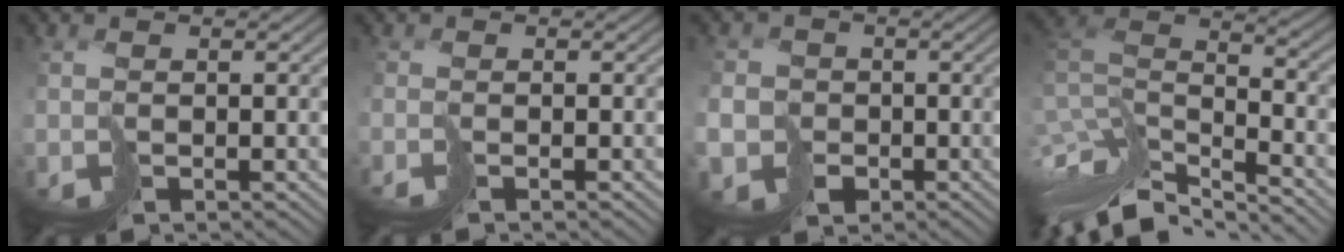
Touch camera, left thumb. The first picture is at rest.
{"total": 1.3, "force": [-0.6, -0.9, -0.7], "torque": [0.021, 0.006, -0.013]}
{"total": 5.7, "force": [-2.5, 4.9, 1.6], "torque": [-0.033, -0.026, -0.067]}
{"total": 10.9, "force": [-7.7, 3.8, 6.7], "torque": [-0.173, 0.009, -0.136]}